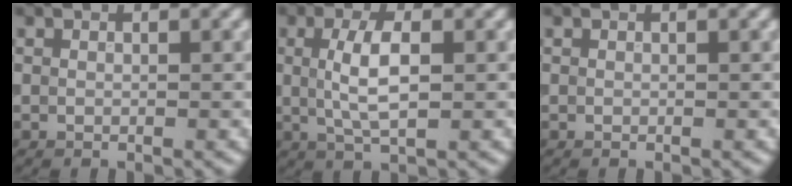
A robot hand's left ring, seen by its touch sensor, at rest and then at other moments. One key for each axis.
{"total": 4.0, "fx": 0.3, "fy": 1.3, "fz": 3.8, "tx": -0.079, "ty": 0.004, "tz": 0.006}
{"total": 0.0}